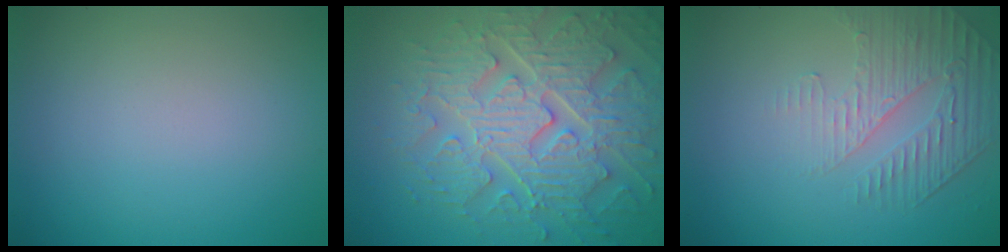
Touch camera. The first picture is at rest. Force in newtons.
{"total": 8.3, "press": 6.5, "slide": 5.1}
{"total": 2.2, "press": 1.7, "slide": 1.4}